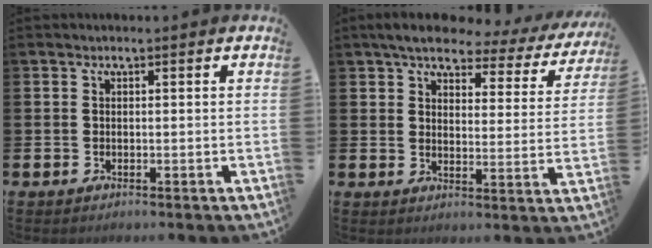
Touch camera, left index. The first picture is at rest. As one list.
[{"total": 4.6, "force": [3.8, 1.8, 1.9], "torque": [-0.054, -0.025, 0.057]}]